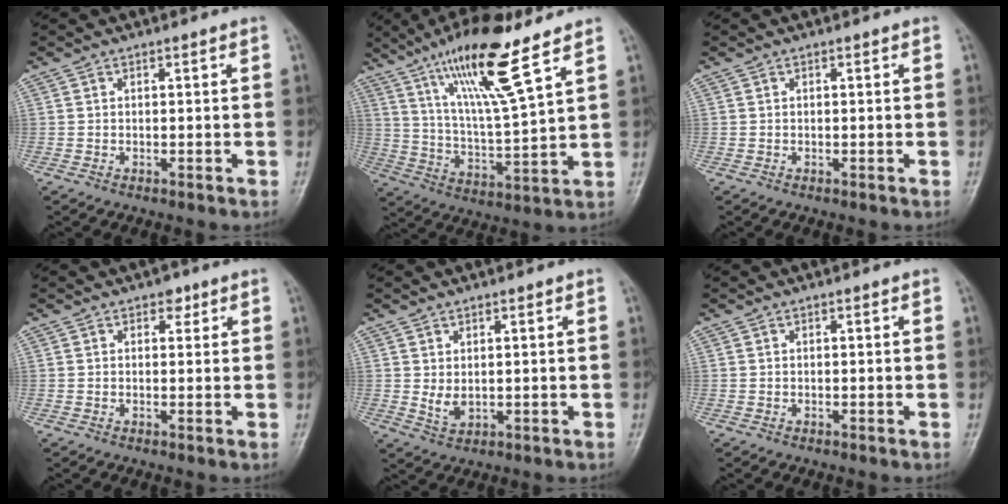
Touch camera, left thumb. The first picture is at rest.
{"total": 16.4, "force": [10.4, 2.3, 12.4], "torque": [-0.219, -0.054, 0.195]}
{"total": 0.0}
{"total": 1.8, "force": [1.0, 1.3, 0.8], "torque": [0.005, -0.002, 0.008]}
{"total": 3.1, "force": [0.6, 1.9, 2.3], "torque": [-0.036, -0.012, 0.019]}
{"total": 0.0}